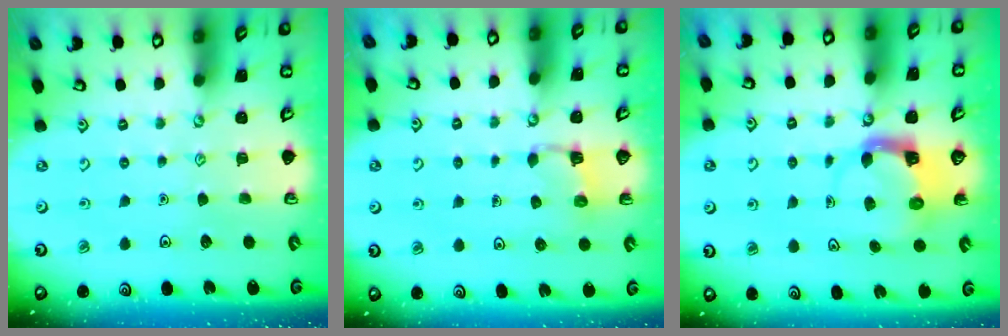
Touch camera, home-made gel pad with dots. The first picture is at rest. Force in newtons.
{"total": 2.1, "press": 2.0, "slide": 0.5}
{"total": 4.0, "press": 4.0, "slide": 0.5}